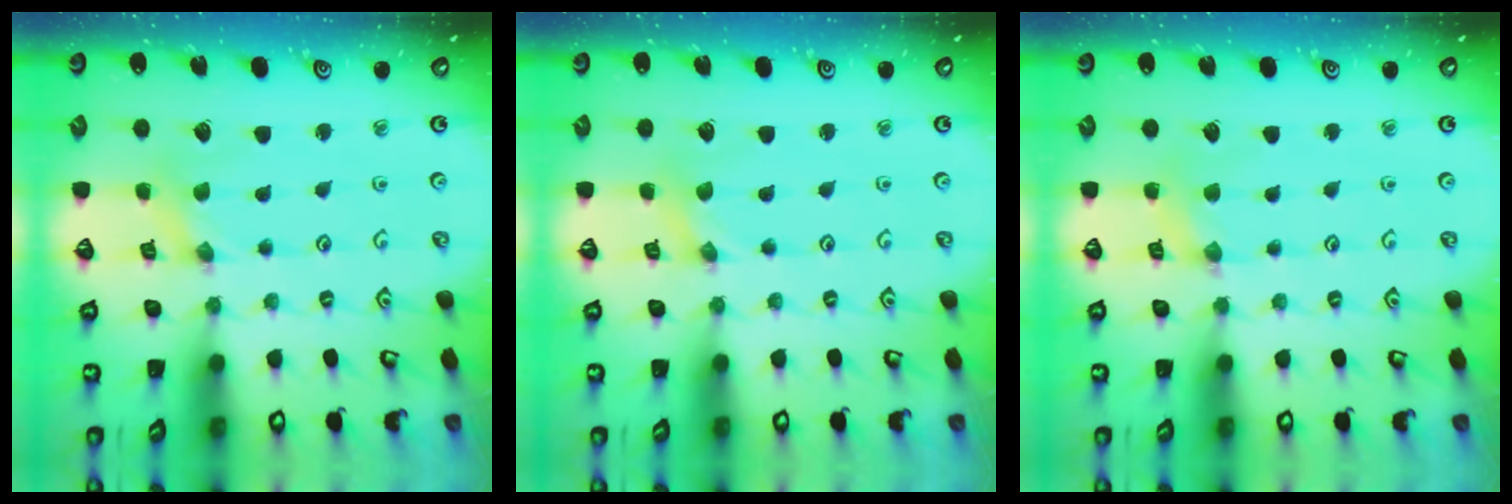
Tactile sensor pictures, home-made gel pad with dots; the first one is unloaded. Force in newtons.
{"total": 0.0}
{"total": 2.3, "press": 2.3, "slide": 0.3}